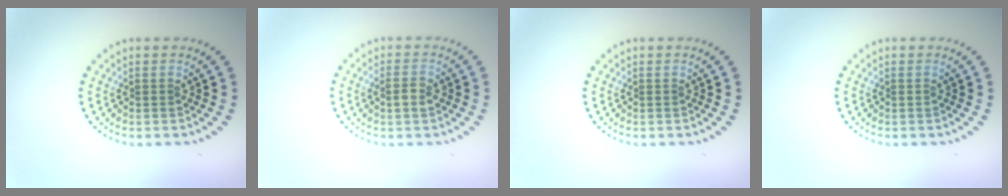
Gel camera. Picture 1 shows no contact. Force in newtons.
{"total": 1.8, "press": 1.8, "slide": 0.3}
{"total": 0.0}
{"total": 0.0}